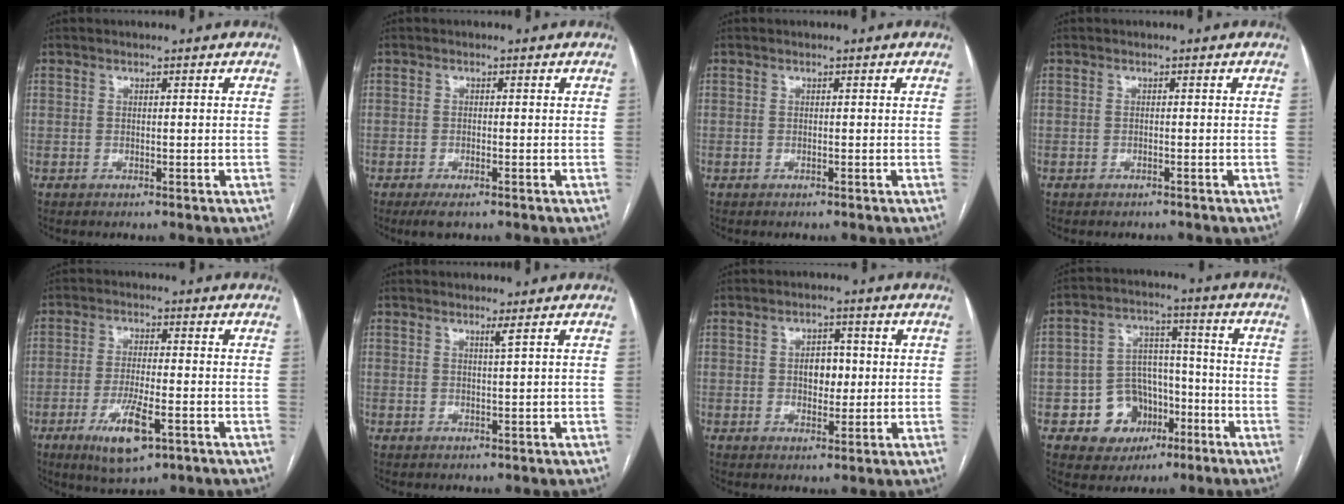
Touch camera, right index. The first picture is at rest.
{"total": 2.5, "force": [-1.6, 0.6, 1.8], "torque": [-0.034, -0.004, -0.025]}
{"total": 0.0}
{"total": 1.0, "force": [-0.9, 0.3, 0.1], "torque": [-0.007, 0.000, -0.013]}
{"total": 8.5, "force": [-3.9, 2.0, 7.3], "torque": [-0.139, -0.016, -0.061]}
{"total": 1.0, "force": [0.5, -0.4, 0.7], "torque": [-0.023, -0.009, 0.014]}
{"total": 4.3, "force": [0.3, 2.8, 3.3], "torque": [-0.047, 0.010, 0.009]}
{"total": 10.1, "force": [-4.2, 8.5, 3.3], "torque": [-0.046, 0.031, -0.058]}